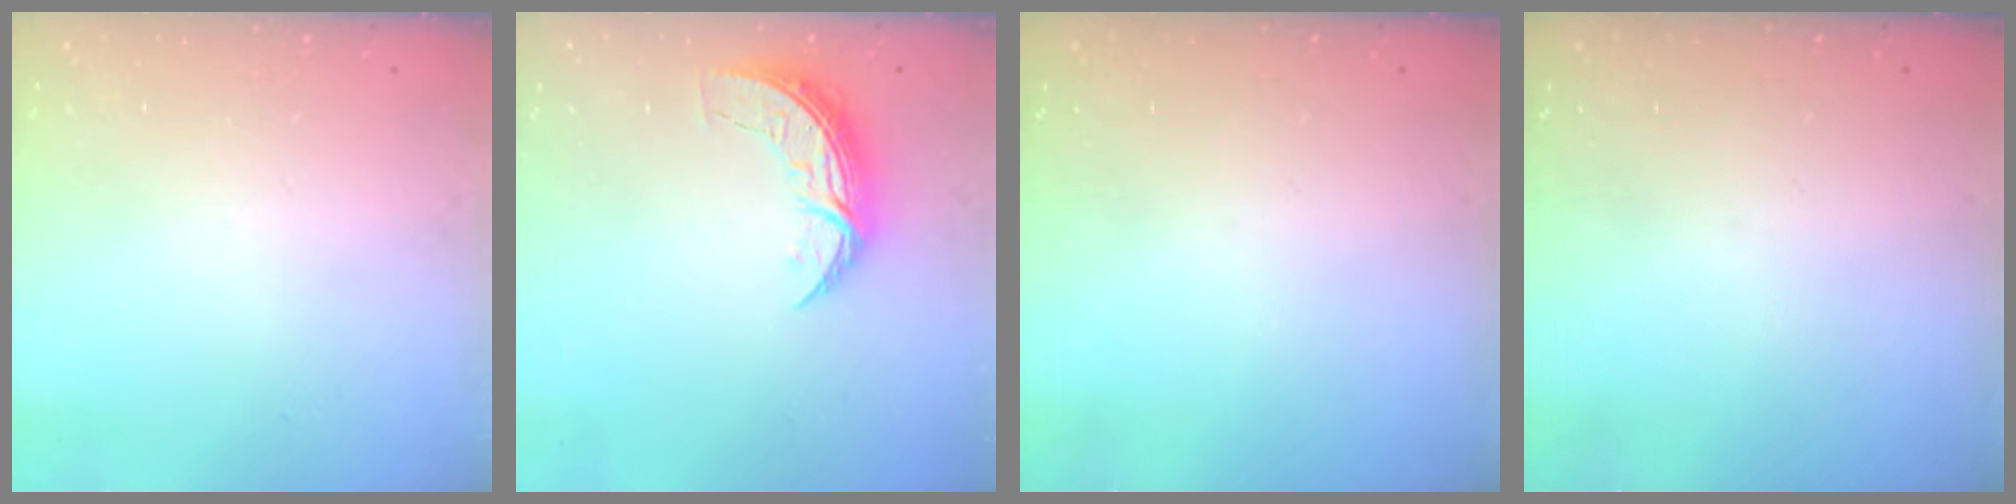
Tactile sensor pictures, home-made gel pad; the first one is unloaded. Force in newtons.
{"total": 7.1, "press": 7.0, "slide": 0.4}
{"total": 0.0}
{"total": 0.0}